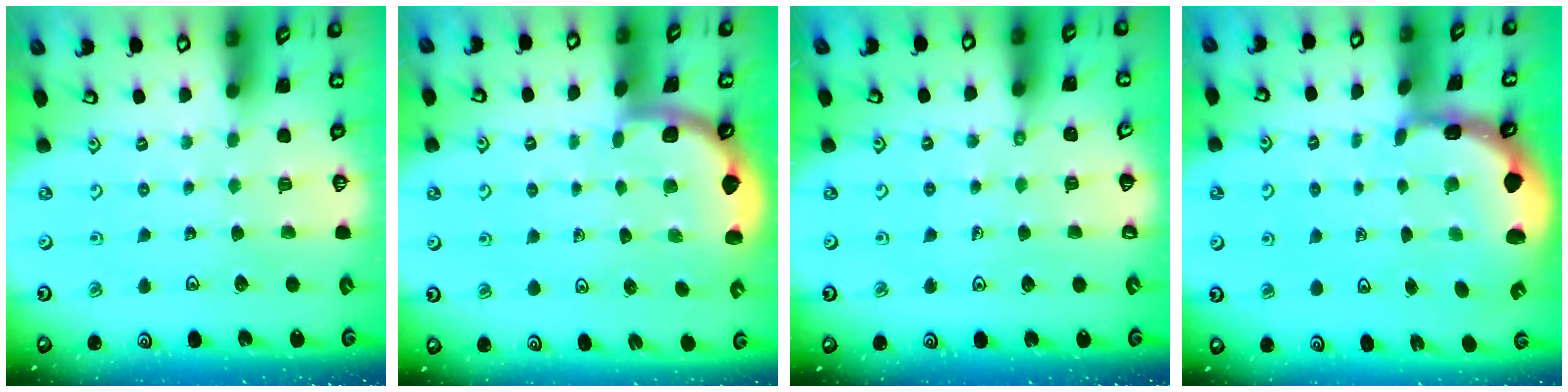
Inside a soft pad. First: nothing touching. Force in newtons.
{"total": 1.7, "press": 1.7, "slide": 0.0}
{"total": 2.3, "press": 2.3, "slide": 0.5}
{"total": 2.2, "press": 2.0, "slide": 1.0}